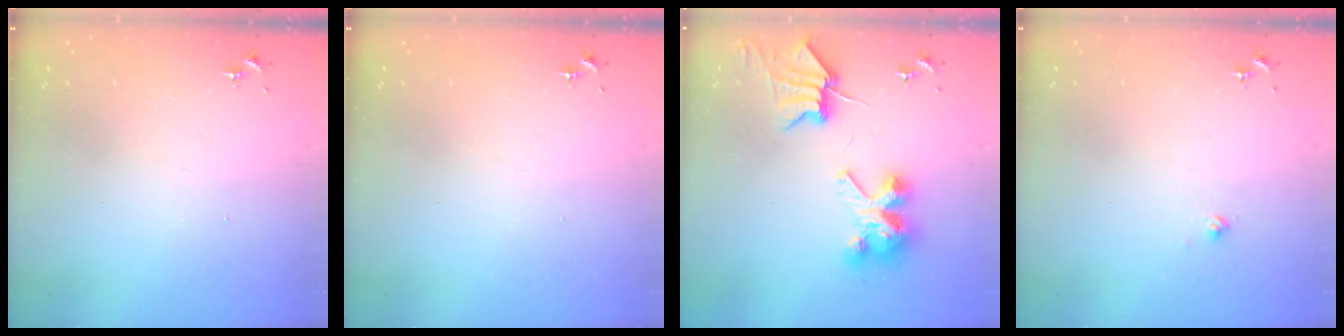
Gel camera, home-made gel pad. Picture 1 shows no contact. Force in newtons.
{"total": 0.0}
{"total": 9.4, "press": 9.3, "slide": 1.2}
{"total": 2.3, "press": 2.3, "slide": 0.2}